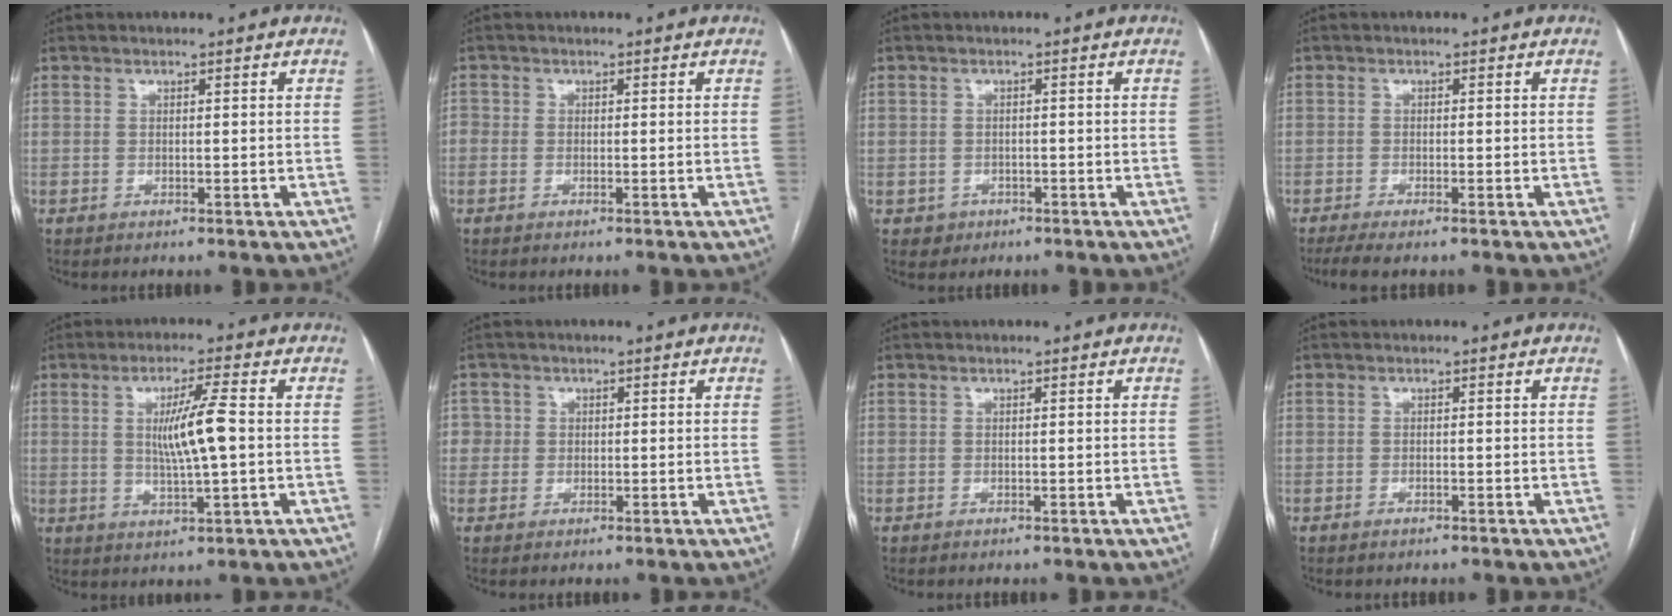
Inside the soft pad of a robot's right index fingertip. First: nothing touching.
{"total": 1.2, "force": [-0.3, 0.9, 0.8], "torque": [-0.019, 0.005, -0.007]}
{"total": 2.4, "force": [-1.0, 2.2, 0.1], "torque": [0.005, 0.010, -0.013]}
{"total": 4.2, "force": [-3.2, 0.4, 2.7], "torque": [-0.044, -0.008, -0.053]}
{"total": 7.4, "force": [0.5, 0.0, 7.3], "torque": [-0.133, -0.004, 0.010]}
{"total": 2.5, "force": [0.4, 2.5, 0.0], "torque": [0.016, 0.007, 0.004]}
{"total": 0.0}
{"total": 0.6, "force": [-0.5, 0.1, 0.4], "torque": [-0.009, 0.000, -0.006]}